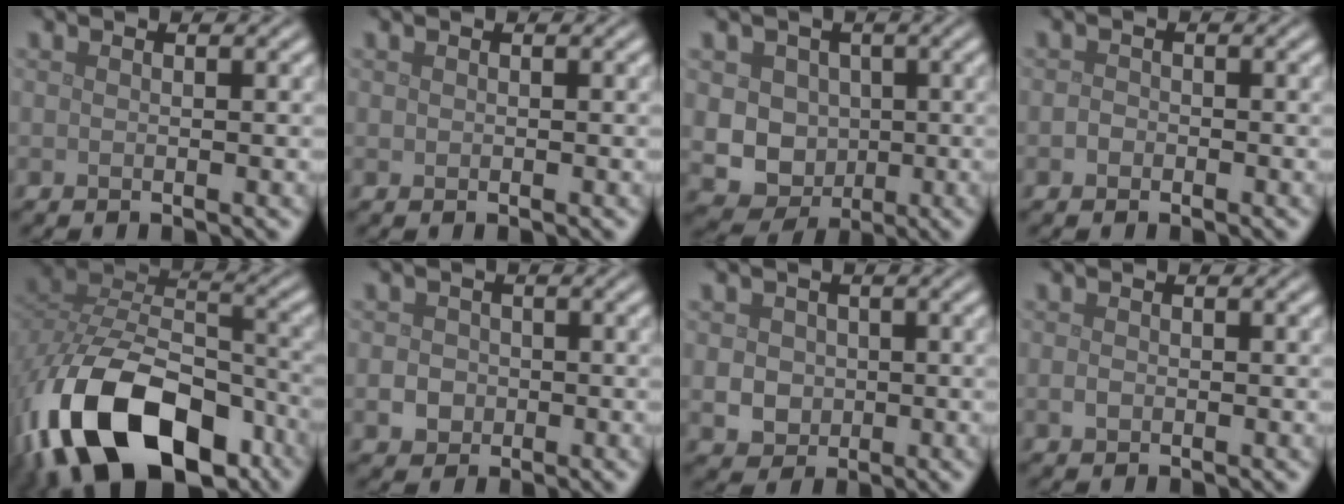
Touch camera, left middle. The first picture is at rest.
{"total": 0.0}
{"total": 8.0, "force": [0.4, 7.4, 3.0], "torque": [-0.035, 0.015, -0.017]}
{"total": 0.8, "force": [-0.4, 0.7, 0.2], "torque": [-0.004, -0.001, -0.010]}
{"total": 16.4, "force": [-9.2, 9.2, 10.1], "torque": [-0.209, -0.024, -0.155]}
{"total": 2.1, "force": [-0.4, 2.0, 0.7], "torque": [-0.003, -0.004, -0.009]}
{"total": 2.9, "force": [0.1, 2.6, 1.2], "torque": [-0.017, 0.002, -0.002]}
{"total": 0.8, "force": [-0.1, 0.6, 0.5], "torque": [-0.009, -0.003, -0.004]}